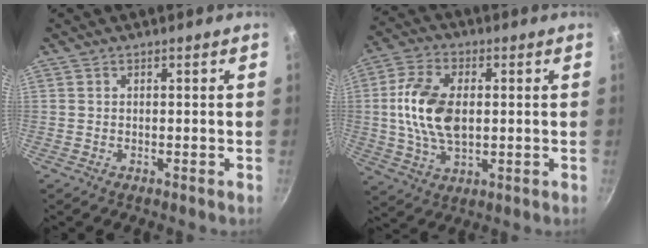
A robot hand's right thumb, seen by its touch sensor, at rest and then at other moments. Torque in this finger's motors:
{"motor_torque": [2.00, 1.87, 1.67, -0.31, 0.15]}